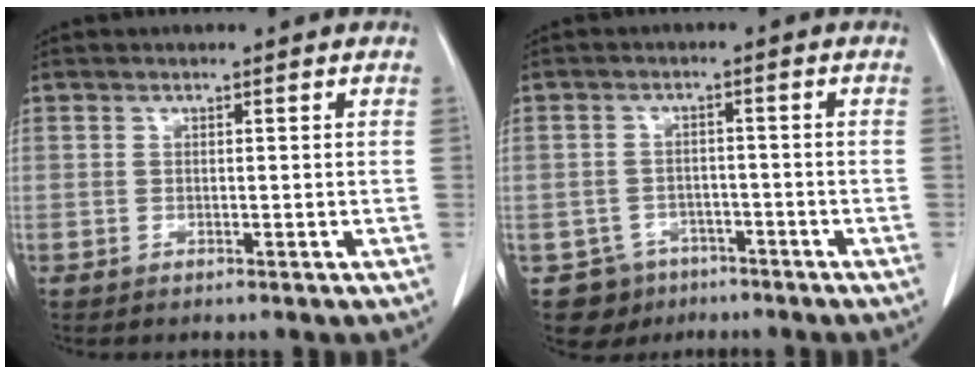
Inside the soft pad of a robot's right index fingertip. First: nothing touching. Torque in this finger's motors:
{"motor_torque": [-1.16, 0.00, -1.05, -0.21]}